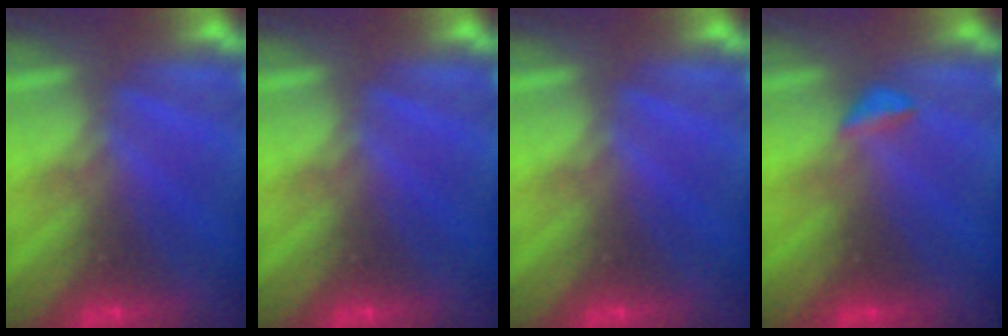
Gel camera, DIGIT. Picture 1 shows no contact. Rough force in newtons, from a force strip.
{"total": 0.0}
{"total": 0.0}
{"total": 2.8}